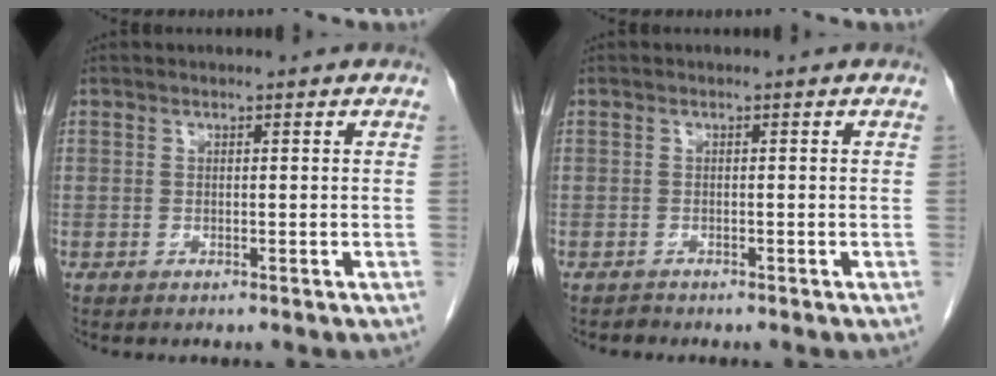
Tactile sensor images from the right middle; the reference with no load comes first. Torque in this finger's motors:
{"motor_torque": [-0.01, 0.18, 0.00, -0.01]}